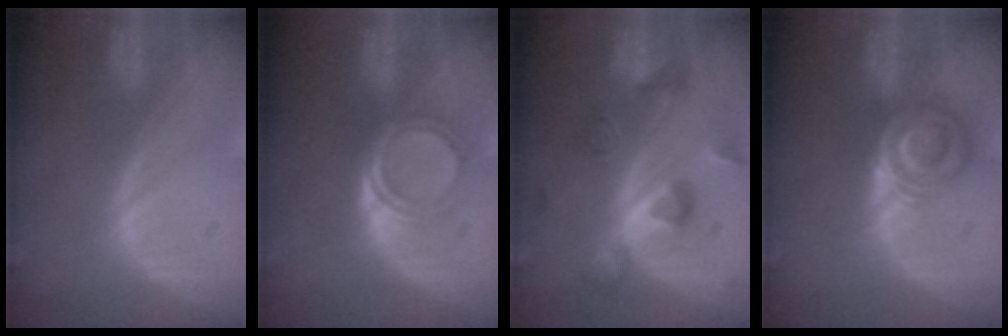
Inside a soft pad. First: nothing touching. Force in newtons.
{"total": 5.2, "press": 4.5, "slide": 2.7}
{"total": 7.5, "press": 7.5, "slide": 0.7}
{"total": 5.7, "press": 5.6, "slide": 1.0}